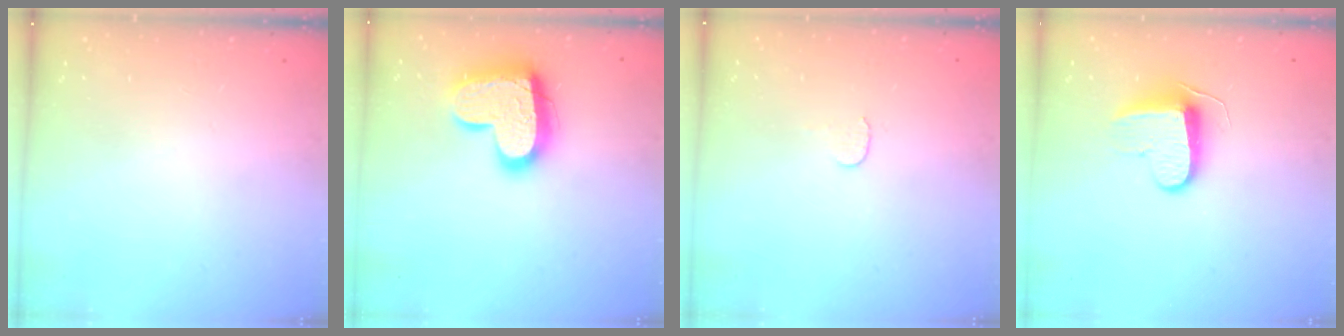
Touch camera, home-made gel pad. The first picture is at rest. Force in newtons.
{"total": 17.5, "press": 17.4, "slide": 1.3}
{"total": 3.9, "press": 3.9, "slide": 0.3}
{"total": 9.4, "press": 9.4, "slide": 0.2}